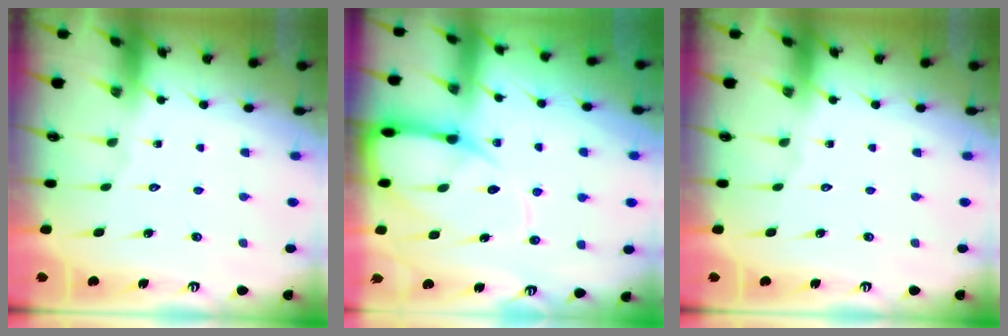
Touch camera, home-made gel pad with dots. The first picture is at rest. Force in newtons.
{"total": 11.5, "press": 11.5, "slide": 1.2}
{"total": 0.0}